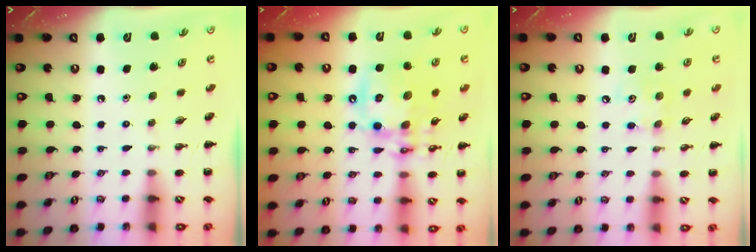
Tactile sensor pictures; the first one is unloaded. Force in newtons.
{"total": 16.7, "press": 16.4, "slide": 3.3}
{"total": 4.2, "press": 4.1, "slide": 0.5}